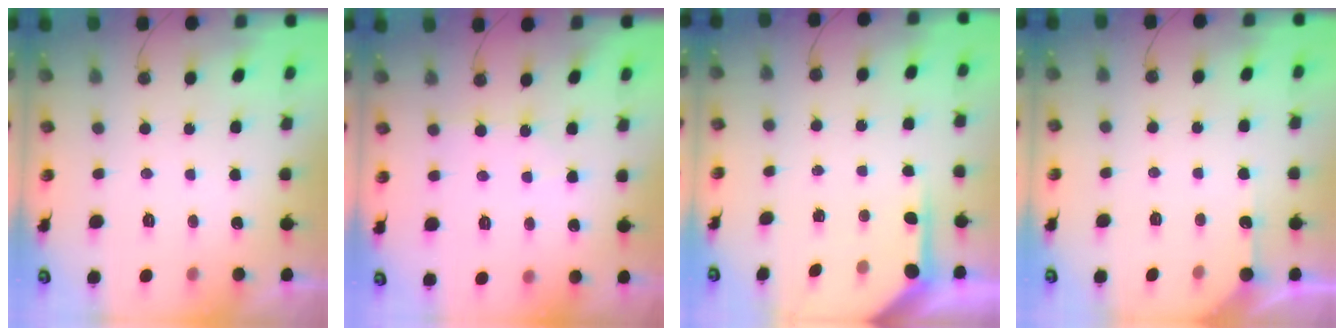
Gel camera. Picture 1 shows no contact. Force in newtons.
{"total": 3.7, "press": 3.6, "slide": 0.6}
{"total": 4.6, "press": 4.6, "slide": 0.3}
{"total": 3.9, "press": 3.9, "slide": 0.4}